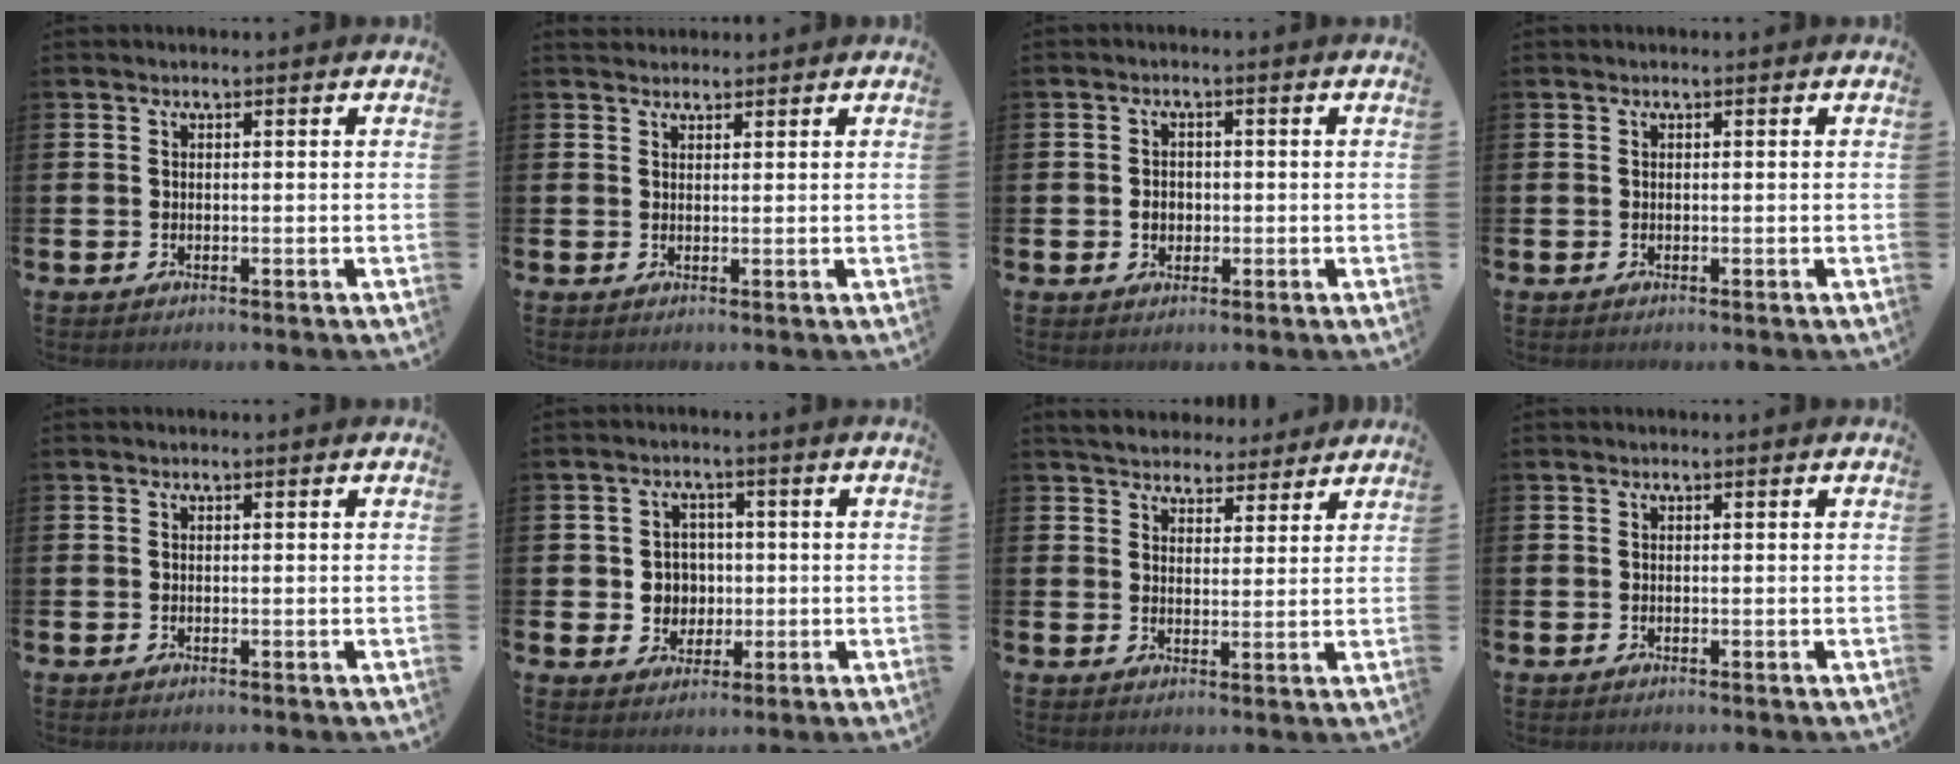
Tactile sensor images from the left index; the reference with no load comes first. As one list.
[{"total": 1.6, "force": [1.5, 0.6, -0.1], "torque": [0.013, -0.005, 0.026]}, {"total": 2.2, "force": [-0.2, 1.9, 1.1], "torque": [-0.002, -0.001, -0.011]}, {"total": 0.0}, {"total": 0.0}, {"total": 4.1, "force": [0.4, 4.0, 0.9], "torque": [-0.021, 0.005, 0.001]}, {"total": 4.8, "force": [4.6, 1.5, 0.2], "torque": [-0.018, -0.026, 0.083]}, {"total": 0.0}]